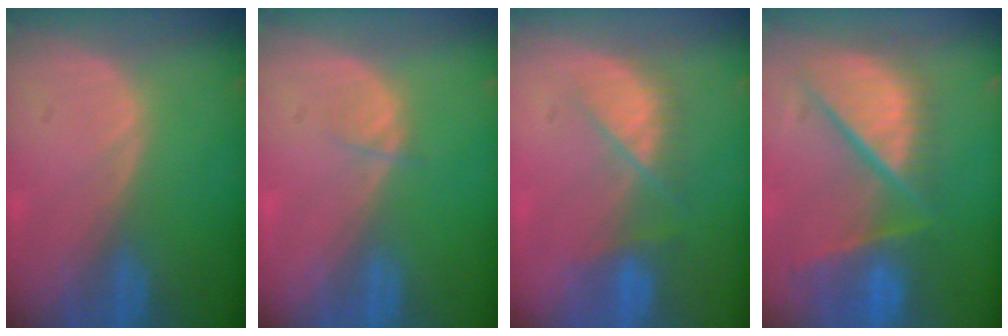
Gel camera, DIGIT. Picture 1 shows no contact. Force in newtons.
{"total": 1.2, "press": 1.2, "slide": 0.2}
{"total": 5.0, "press": 5.0, "slide": 0.4}
{"total": 12.0, "press": 9.8, "slide": 6.8}